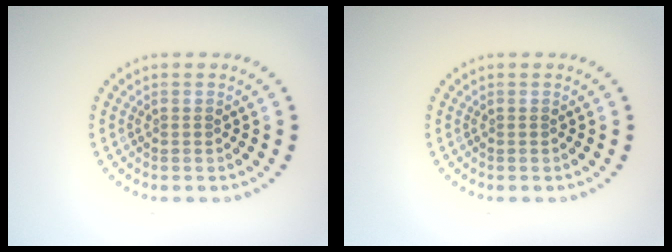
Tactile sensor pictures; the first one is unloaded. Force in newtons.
{"total": 0.0}